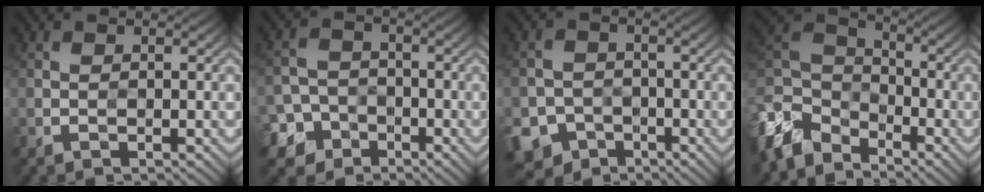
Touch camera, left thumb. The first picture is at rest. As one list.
[{"total": 7.0, "force": [-4.3, 5.4, 1.5], "torque": [-0.039, -0.018, -0.092]}, {"total": 9.4, "force": [-5.8, 7.0, 2.3], "torque": [-0.051, -0.036, -0.108]}, {"total": 9.4, "force": [-6.2, 5.7, 4.1], "torque": [-0.116, 0.001, -0.144]}]